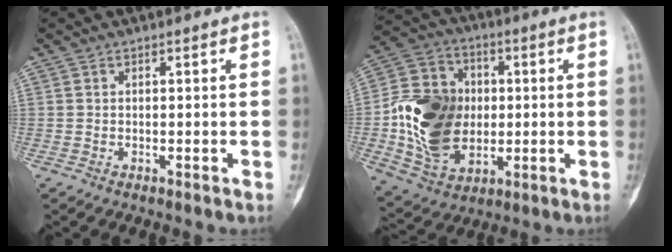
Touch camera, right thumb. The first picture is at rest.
{"total": 19.2, "force": [-0.8, 14.3, 12.7], "torque": [-0.210, 0.007, -0.005]}